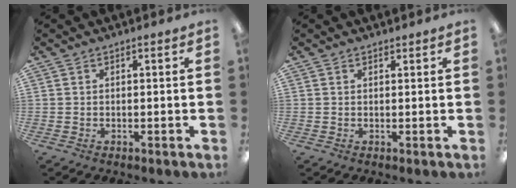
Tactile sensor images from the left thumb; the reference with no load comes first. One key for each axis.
{"total": 0.6, "fx": 0.5, "fy": 0.2, "fz": 0.0, "tx": 0.007, "ty": -0.004, "tz": 0.009}